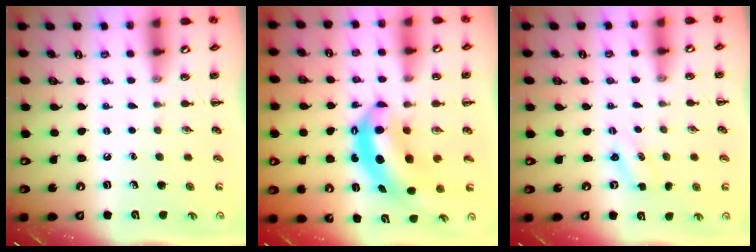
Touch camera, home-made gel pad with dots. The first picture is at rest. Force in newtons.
{"total": 7.1, "press": 6.9, "slide": 1.8}
{"total": 1.6, "press": 1.5, "slide": 0.4}